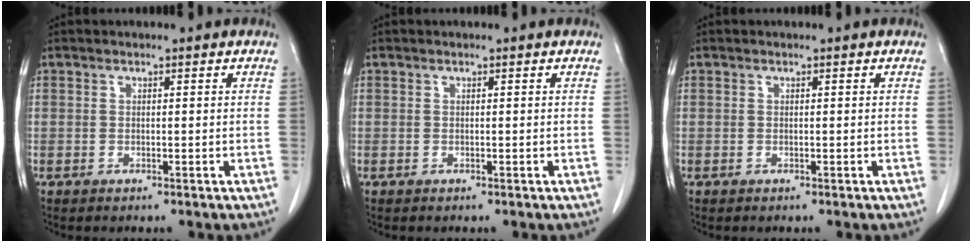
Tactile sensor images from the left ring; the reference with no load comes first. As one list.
[{"total": 0.0}, {"total": 0.0}]